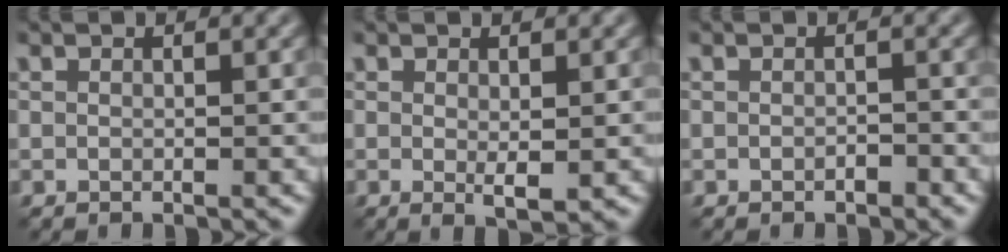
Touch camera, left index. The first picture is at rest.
{"total": 1.5, "force": [0.2, 0.3, 1.5], "torque": [-0.023, -0.007, 0.004]}
{"total": 0.8, "force": [-0.5, 0.4, 0.5], "torque": [-0.007, -0.001, -0.007]}